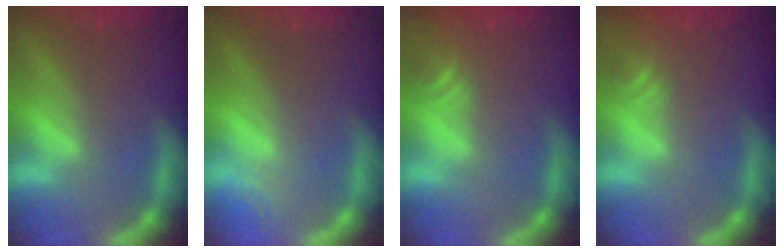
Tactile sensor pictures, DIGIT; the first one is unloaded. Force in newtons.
{"total": 0.9}
{"total": 3.0}
{"total": 2.4}